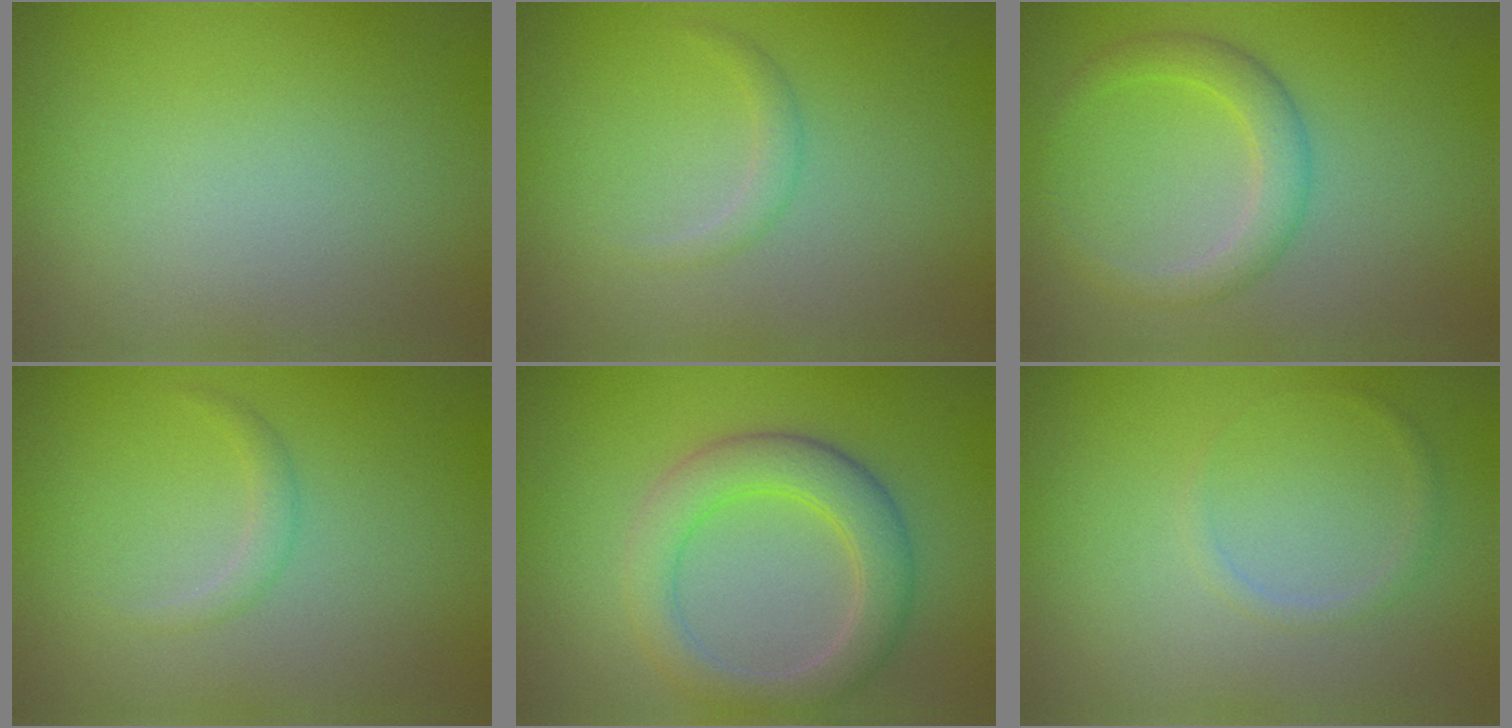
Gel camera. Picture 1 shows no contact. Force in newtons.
{"total": 1.2, "press": 1.1, "slide": 0.1}
{"total": 2.8, "press": 2.8, "slide": 0.1}
{"total": 1.2, "press": 1.1, "slide": 0.1}
{"total": 4.9, "press": 4.8, "slide": 0.5}
{"total": 0.9, "press": 0.9, "slide": 0.1}